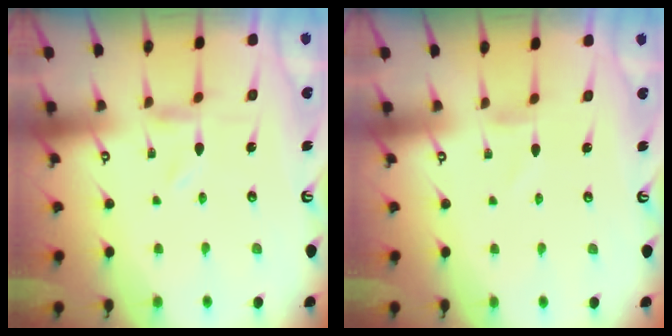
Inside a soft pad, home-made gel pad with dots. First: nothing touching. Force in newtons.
{"total": 0.8, "press": 0.8, "slide": 0.1}